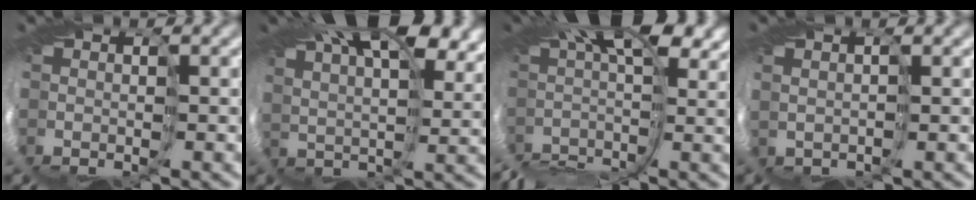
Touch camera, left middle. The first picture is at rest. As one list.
[{"total": 11.0, "force": [8.0, 3.3, 6.8], "torque": [-0.107, 0.047, 0.098]}, {"total": 6.2, "force": [-1.7, 2.2, 5.5], "torque": [-0.087, 0.016, -0.048]}, {"total": 0.8, "force": [0.6, -0.4, -0.4], "torque": [0.014, 0.017, 0.008]}]